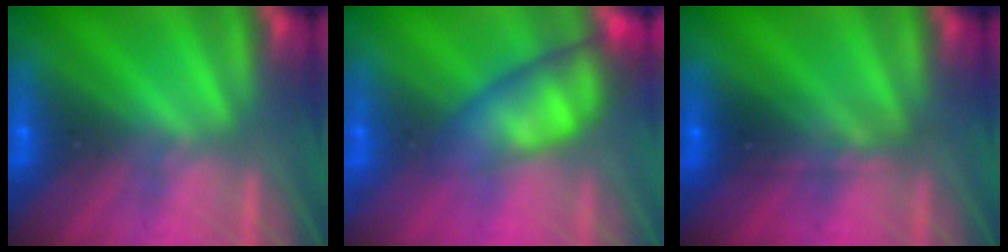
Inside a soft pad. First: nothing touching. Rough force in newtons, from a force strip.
{"total": 4.8}
{"total": 2.3}